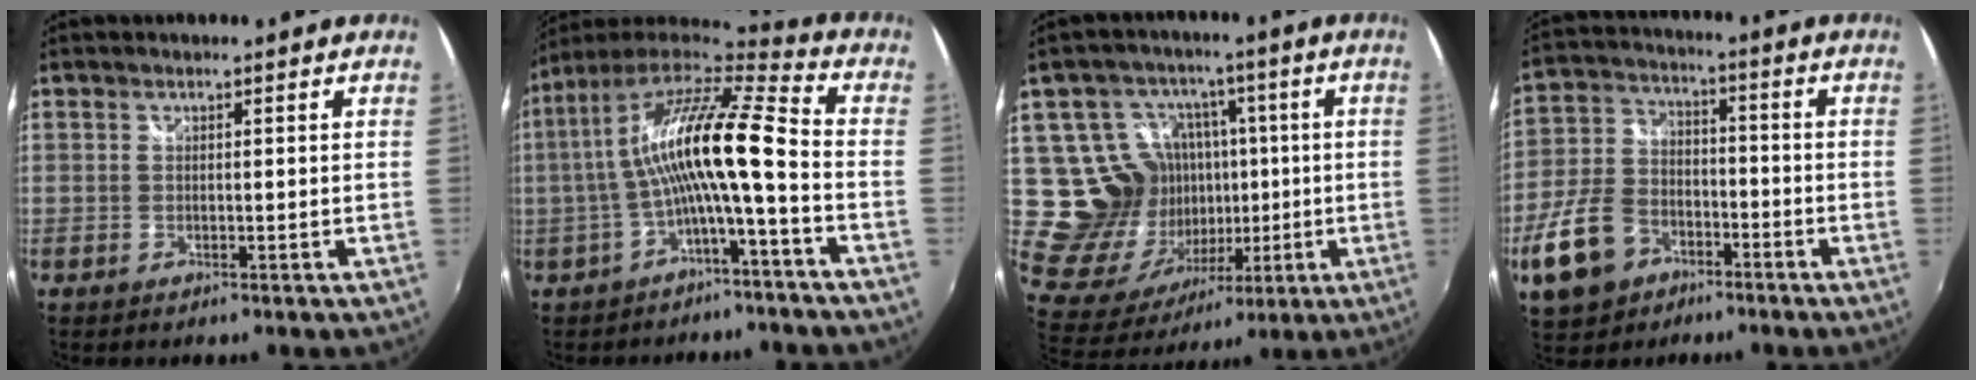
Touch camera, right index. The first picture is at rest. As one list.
[{"total": 14.6, "force": [-1.0, 1.4, 14.5], "torque": [-0.271, 0.016, -0.021]}, {"total": 16.9, "force": [2.6, 15.7, 5.7], "torque": [-0.141, 0.014, 0.067]}, {"total": 13.9, "force": [-7.1, 9.5, 7.2], "torque": [-0.189, 0.011, -0.122]}]